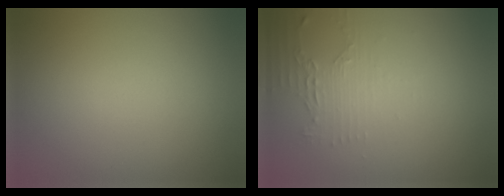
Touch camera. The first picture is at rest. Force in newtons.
{"total": 2.2, "press": 1.8, "slide": 1.2}